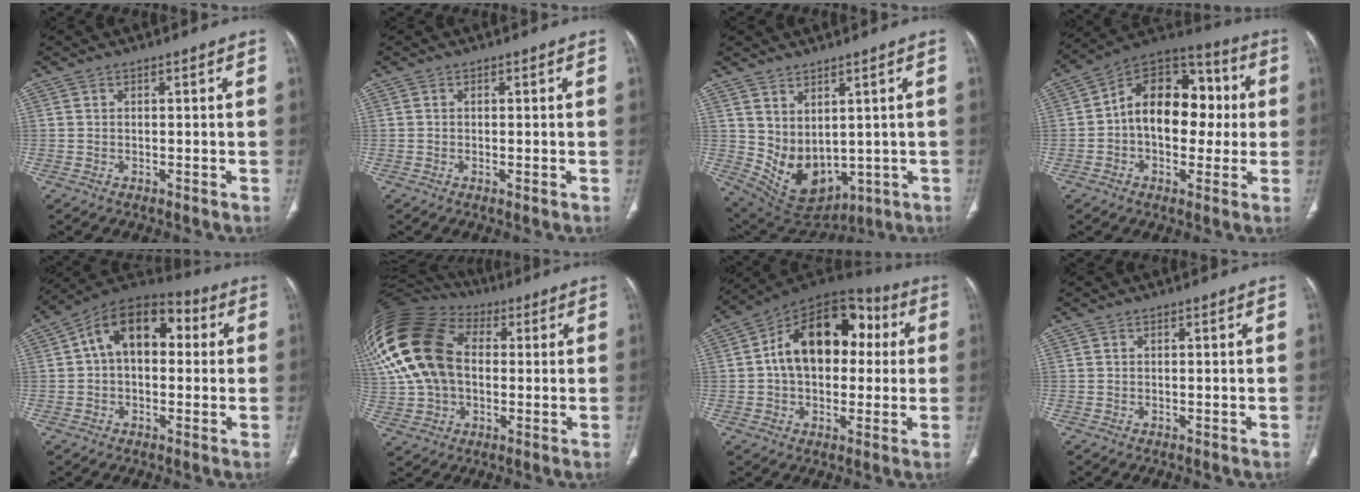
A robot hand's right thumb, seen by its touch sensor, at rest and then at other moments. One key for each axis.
{"total": 0.6, "fx": -0.2, "fy": 0.1, "fz": 0.6, "tx": -0.013, "ty": -0.003, "tz": -0.003}
{"total": 10.8, "fx": 1.8, "fy": 7.2, "fz": 7.8, "tx": -0.113, "ty": -0.025, "tz": 0.074}
{"total": 17.8, "fx": 0.7, "fy": 11.9, "fz": 13.3, "tx": -0.156, "ty": 0.041, "tz": 0.001}
{"total": 14.0, "fx": 2.3, "fy": 8.8, "fz": 10.7, "tx": -0.144, "ty": 0.040, "tz": 0.026}
{"total": 25.2, "fx": 3.7, "fy": 17.5, "fz": 17.7, "tx": -0.404, "ty": 0.041, "tz": 0.072}
{"total": 19.0, "fx": 2.4, "fy": 12.5, "fz": 14.1, "tx": -0.187, "ty": 0.039, "tz": 0.030}
{"total": 0.0}